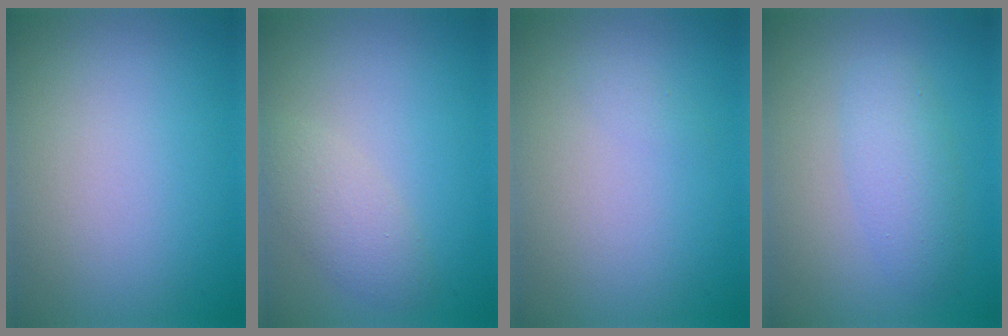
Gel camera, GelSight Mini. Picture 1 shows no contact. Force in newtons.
{"total": 3.4, "press": 3.4, "slide": 0.2}
{"total": 0.6, "press": 0.5, "slide": 0.1}
{"total": 3.0, "press": 3.0, "slide": 0.1}